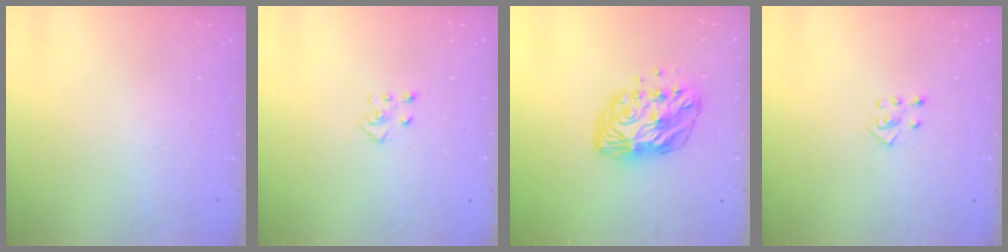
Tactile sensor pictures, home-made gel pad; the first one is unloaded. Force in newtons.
{"total": 4.5, "press": 4.5, "slide": 0.4}
{"total": 12.7, "press": 12.7, "slide": 1.0}
{"total": 3.1, "press": 3.1, "slide": 0.4}